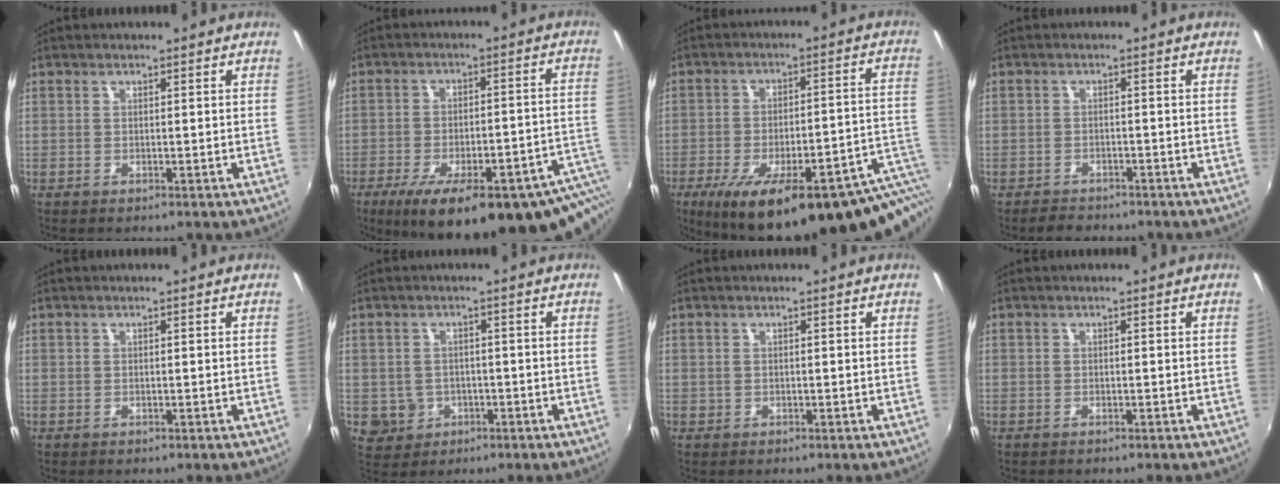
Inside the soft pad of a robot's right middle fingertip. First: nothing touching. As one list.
[{"total": 26.0, "force": [-16.2, 7.4, 19.0], "torque": [-0.266, -0.040, -0.206]}, {"total": 26.2, "force": [-15.1, 6.2, 20.5], "torque": [-0.288, -0.039, -0.198]}, {"total": 3.6, "force": [-3.2, 1.5, 0.8], "torque": [-0.028, 0.001, -0.050]}, {"total": 0.0}, {"total": 5.5, "force": [-1.3, 5.2, 1.2], "torque": [-0.039, 0.003, -0.008]}, {"total": 0.6, "force": [-0.2, 0.6, 0.1], "torque": [0.000, -0.003, -0.004]}, {"total": 0.0}]